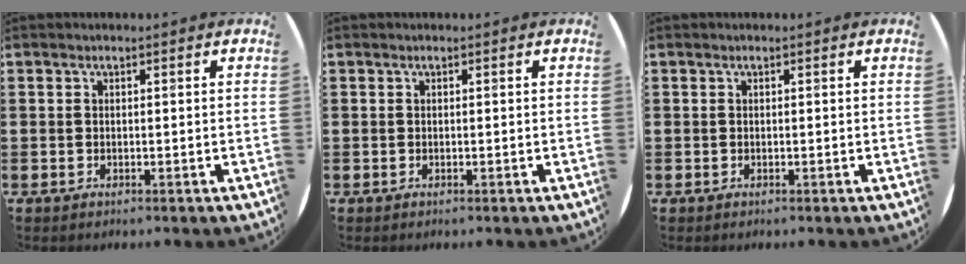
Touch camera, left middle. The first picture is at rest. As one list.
[{"total": 0.0}, {"total": 0.0}]